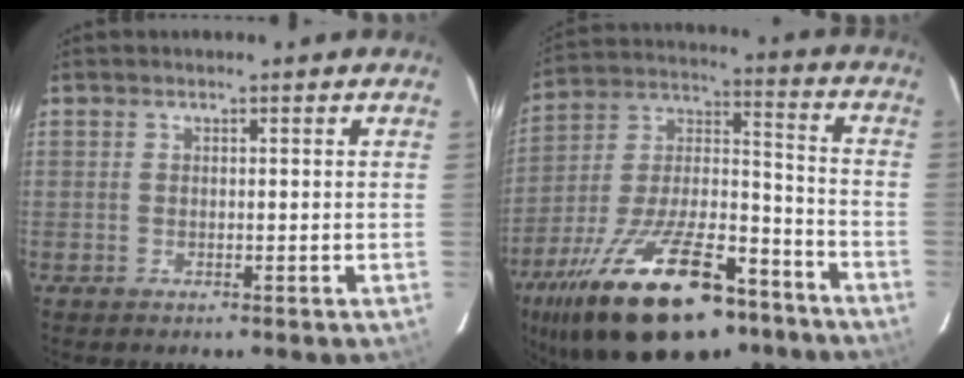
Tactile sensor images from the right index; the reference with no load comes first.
{"total": 28.7, "force": [-18.6, 11.7, 18.5], "torque": [-0.348, -0.012, -0.284]}